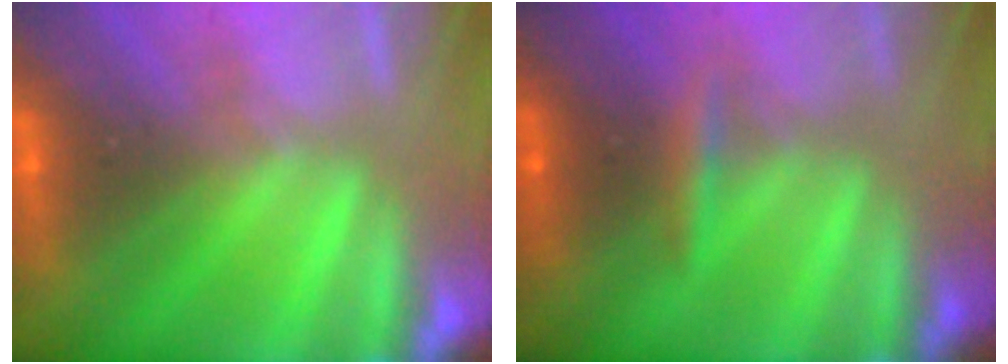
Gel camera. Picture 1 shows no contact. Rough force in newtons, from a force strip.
{"total": 2.4}